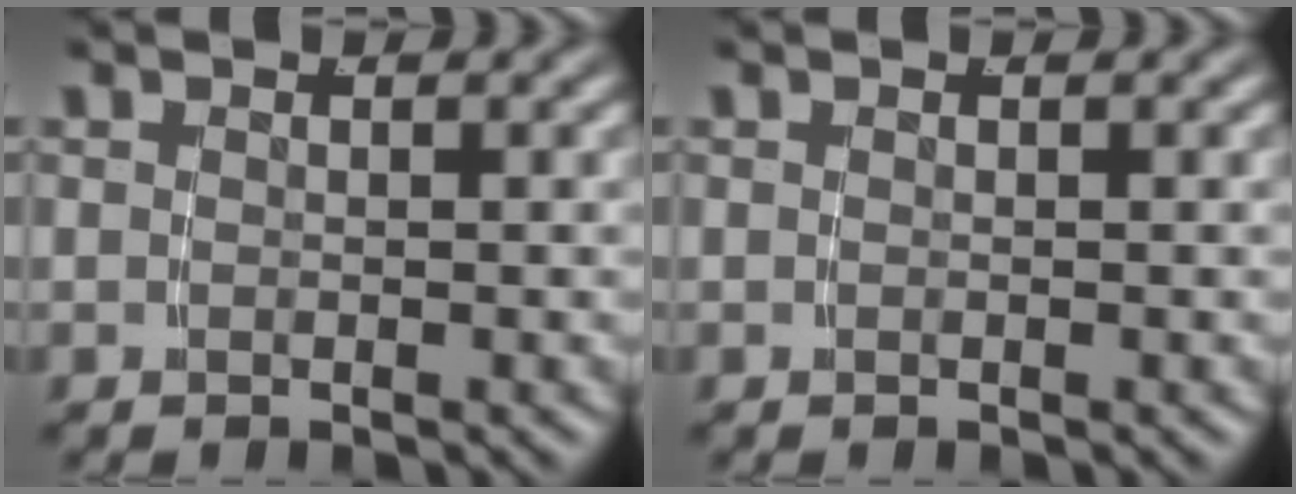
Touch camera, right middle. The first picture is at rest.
{"total": 0.0}